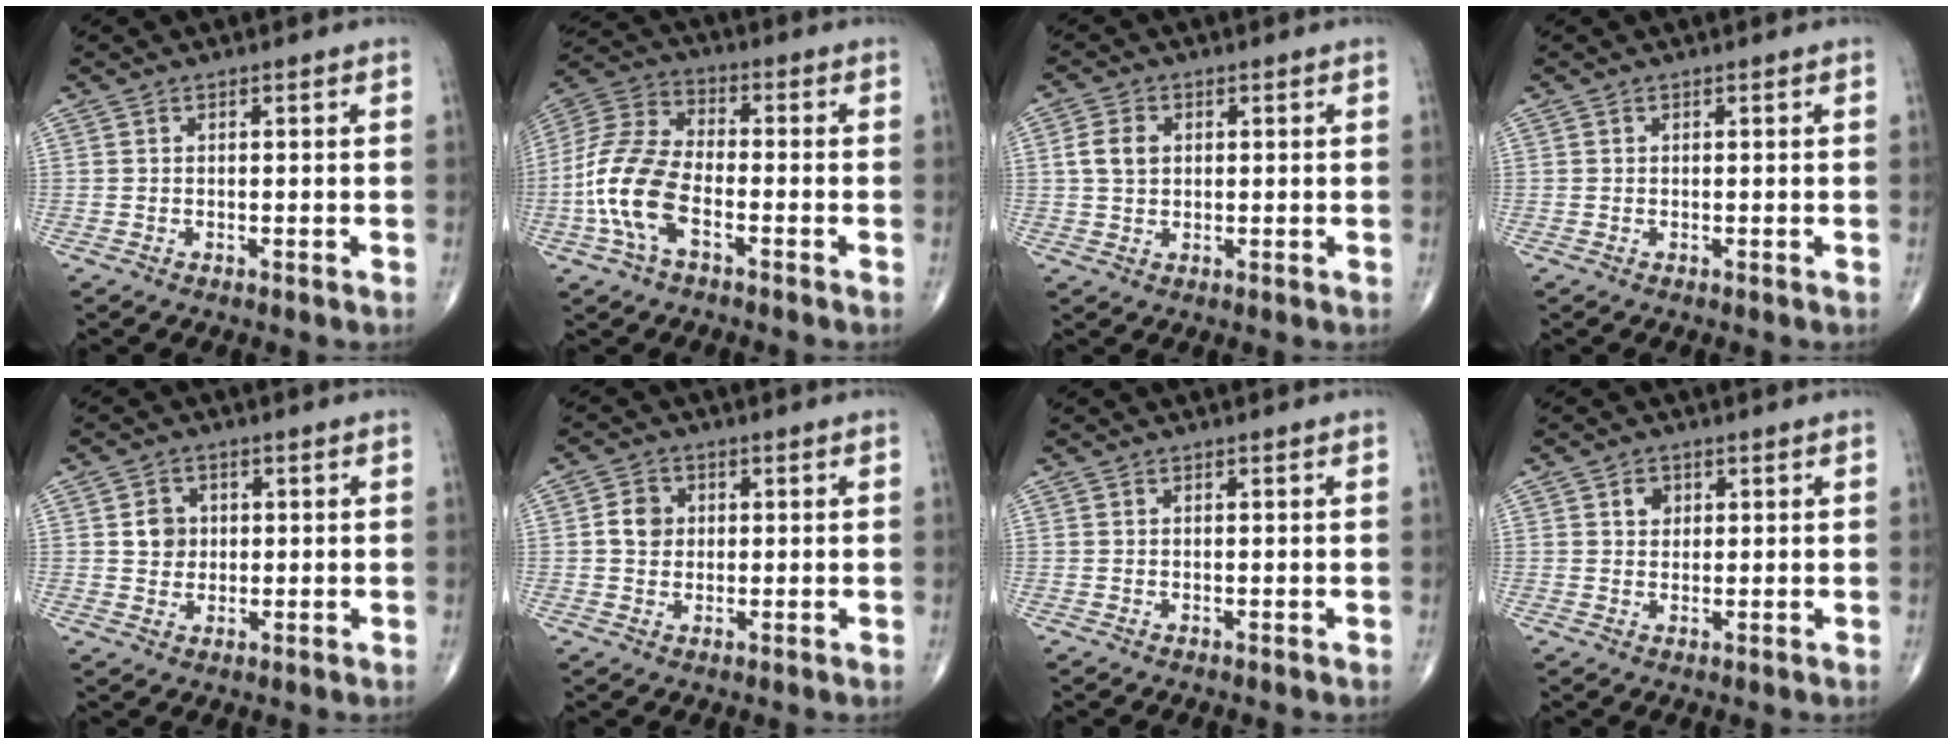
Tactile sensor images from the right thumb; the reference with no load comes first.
{"total": 13.3, "force": [-4.1, 6.9, 10.6], "torque": [-0.229, 0.032, -0.085]}
{"total": 4.4, "force": [0.8, 3.2, 2.9], "torque": [-0.052, 0.001, 0.014]}
{"total": 0.0}
{"total": 4.2, "force": [0.7, 3.7, 1.8], "torque": [-0.009, 0.001, 0.010]}
{"total": 4.1, "force": [0.5, 3.5, 2.0], "torque": [-0.023, 0.005, 0.004]}
{"total": 0.0}
{"total": 2.4, "force": [1.0, 2.0, 1.1], "torque": [-0.008, -0.003, 0.014]}